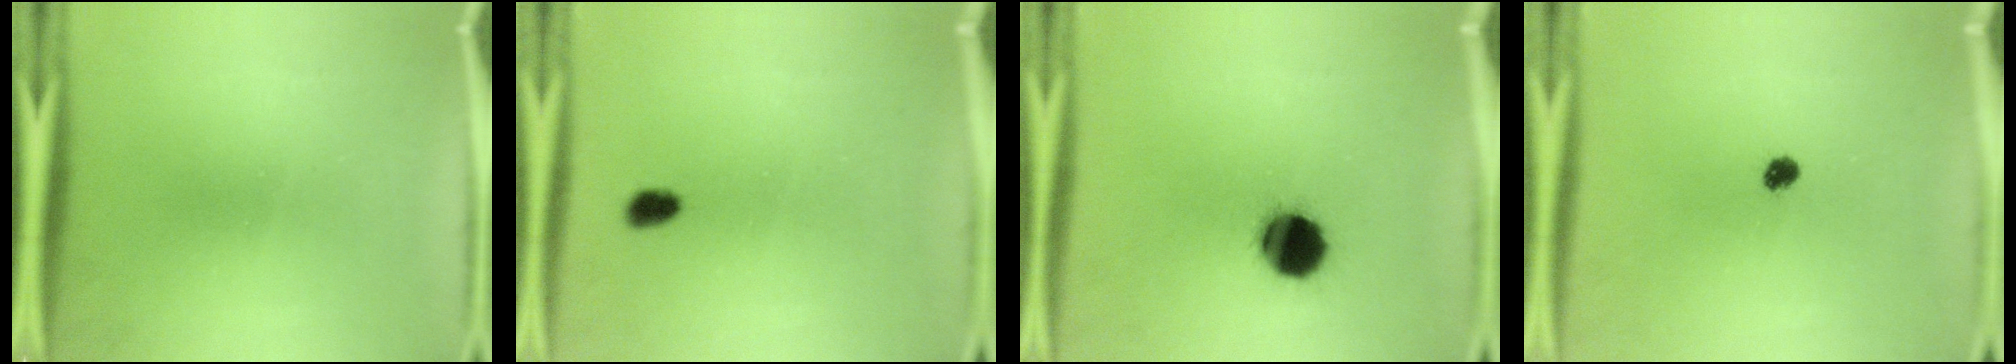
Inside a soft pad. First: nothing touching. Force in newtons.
{"total": 2.2}
{"total": 11.2}
{"total": 1.9}